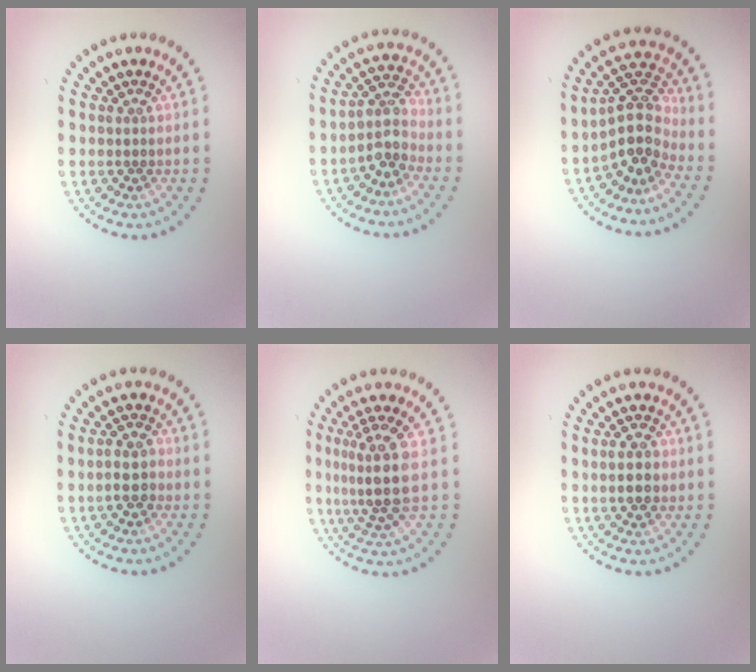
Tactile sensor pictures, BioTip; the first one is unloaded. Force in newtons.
{"total": 3.1, "press": 2.4, "slide": 1.9}
{"total": 4.2, "press": 3.5, "slide": 2.2}
{"total": 2.3, "press": 2.2, "slide": 0.7}
{"total": 4.1, "press": 3.5, "slide": 2.2}
{"total": 2.5, "press": 2.5, "slide": 0.1}